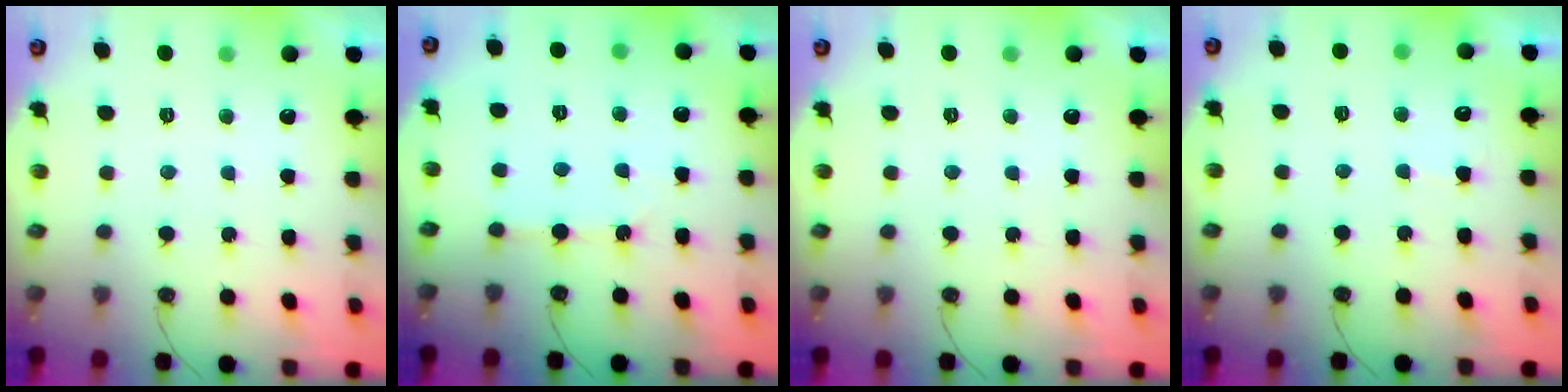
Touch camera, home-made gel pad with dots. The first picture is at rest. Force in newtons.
{"total": 2.0, "press": 2.0, "slide": 0.1}
{"total": 0.0}
{"total": 3.9, "press": 3.9, "slide": 0.5}